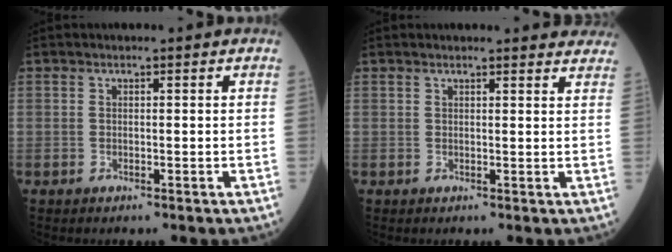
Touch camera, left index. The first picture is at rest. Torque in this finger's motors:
{"motor_torque": [0.88, -0.88, 0.24, 0.04]}